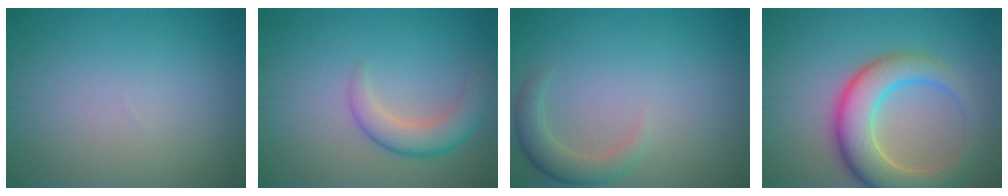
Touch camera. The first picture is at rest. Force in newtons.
{"total": 3.6, "press": 3.6, "slide": 0.1}
{"total": 2.8, "press": 2.7, "slide": 0.4}
{"total": 7.5, "press": 7.5, "slide": 0.6}